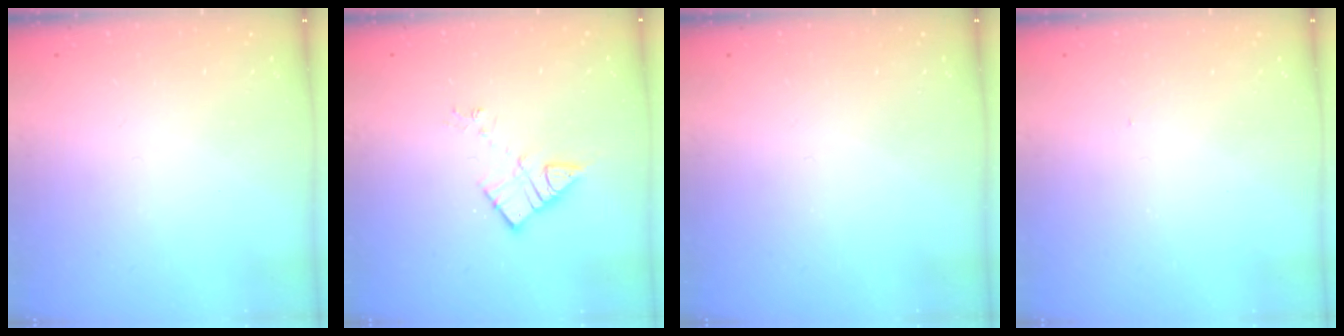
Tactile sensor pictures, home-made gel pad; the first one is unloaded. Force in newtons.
{"total": 7.9, "press": 7.9, "slide": 0.4}
{"total": 0.0}
{"total": 3.1, "press": 3.1, "slide": 0.5}